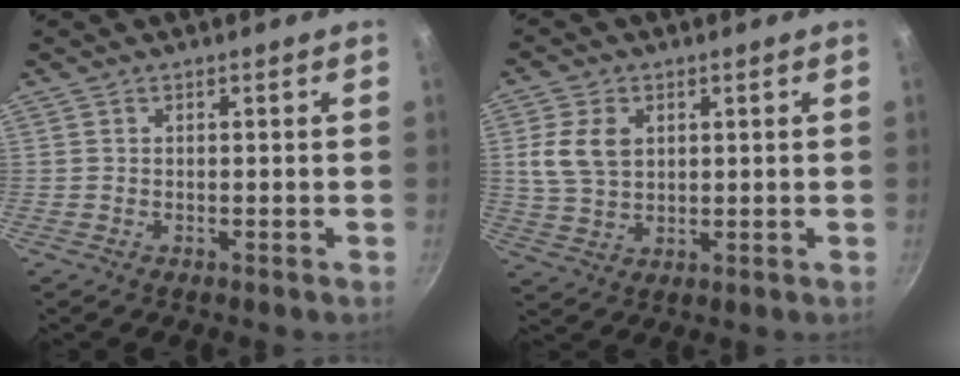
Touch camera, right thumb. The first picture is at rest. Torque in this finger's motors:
{"motor_torque": [-0.92, 0.99, 0.32, -0.23, 0.04]}